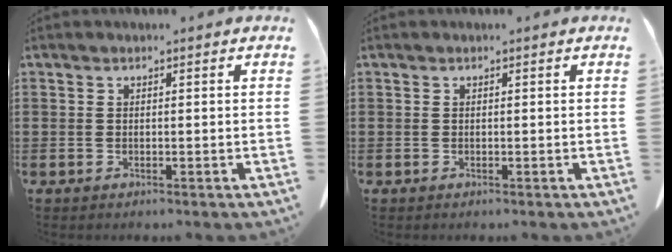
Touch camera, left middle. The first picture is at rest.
{"total": 0.0}